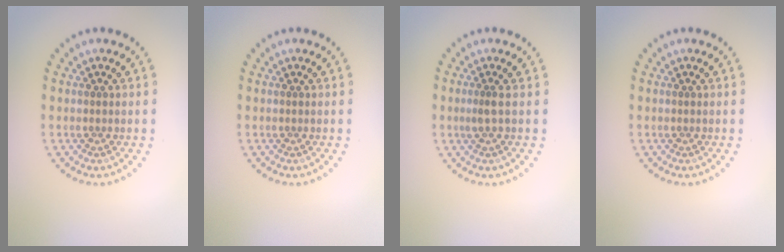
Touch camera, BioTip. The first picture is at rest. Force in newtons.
{"total": 0.0}
{"total": 1.0, "press": 0.6, "slide": 0.7}
{"total": 0.0}